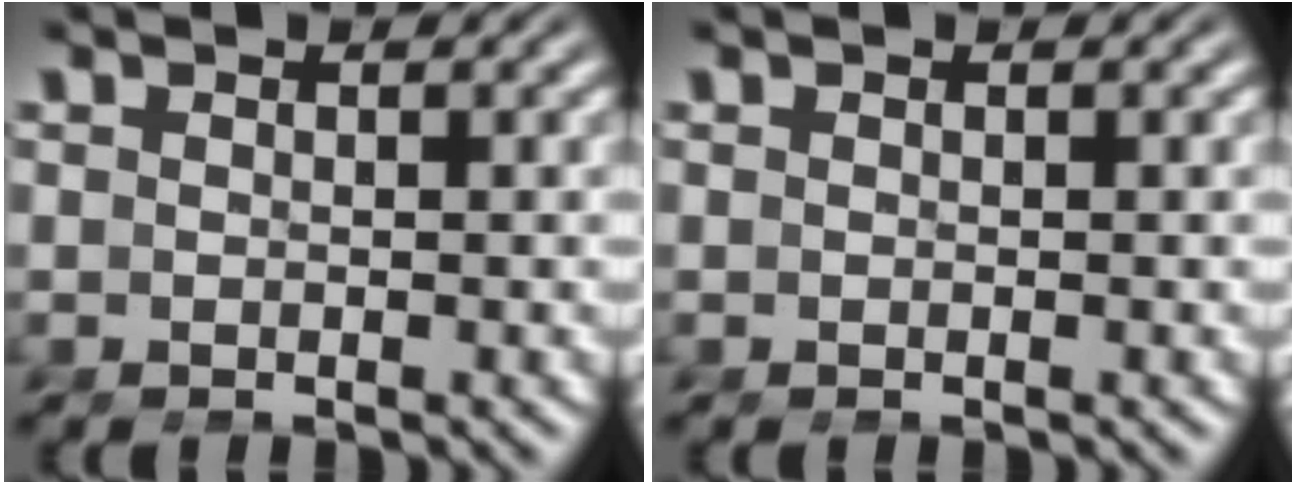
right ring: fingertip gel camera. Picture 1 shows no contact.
{"total": 0.0}